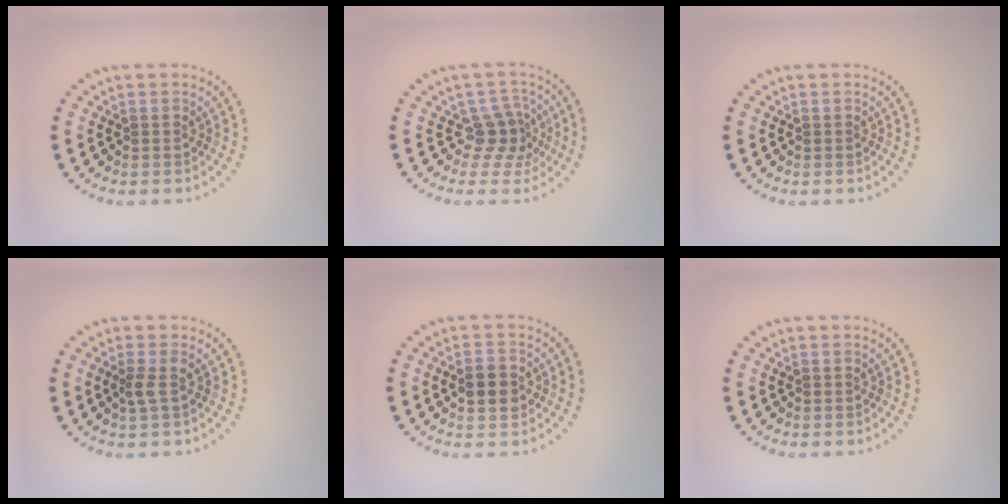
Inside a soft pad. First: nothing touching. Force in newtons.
{"total": 2.7, "press": 1.9, "slide": 1.9}
{"total": 0.0}
{"total": 1.2, "press": 1.0, "slide": 0.6}
{"total": 2.9, "press": 2.9, "slide": 0.2}
{"total": 0.0}